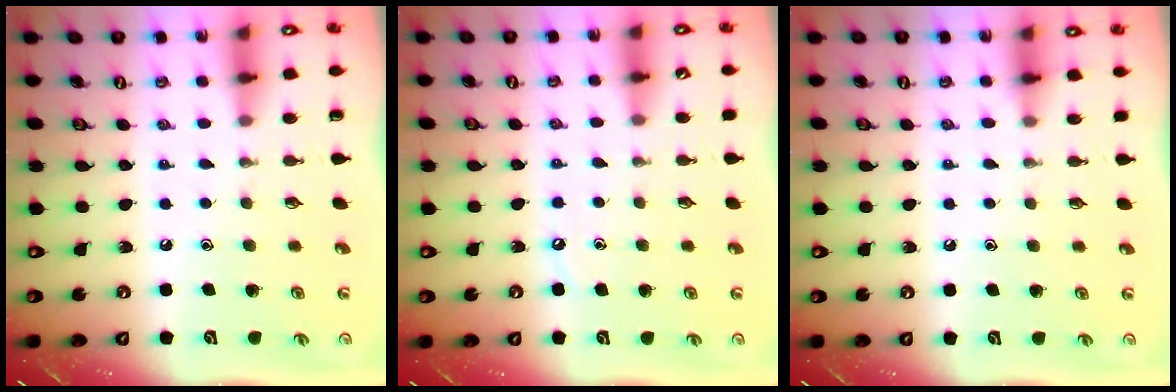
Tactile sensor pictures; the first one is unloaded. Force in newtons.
{"total": 2.9, "press": 2.8, "slide": 0.5}
{"total": 5.2, "press": 5.1, "slide": 0.7}